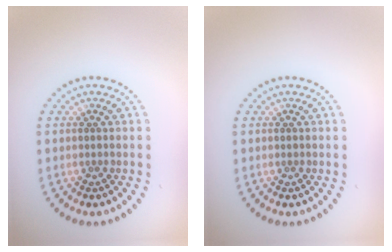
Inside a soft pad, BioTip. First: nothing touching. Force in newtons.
{"total": 0.0}